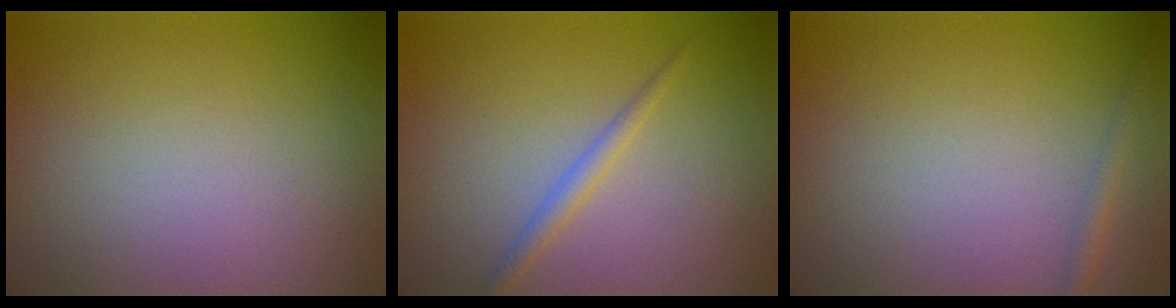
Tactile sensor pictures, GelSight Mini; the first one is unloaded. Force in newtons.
{"total": 1.3, "press": 1.3, "slide": 0.0}
{"total": 1.1, "press": 1.1, "slide": 0.1}